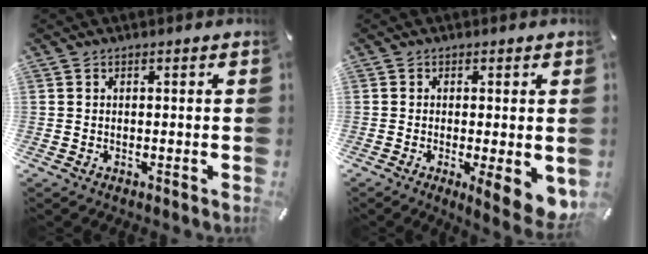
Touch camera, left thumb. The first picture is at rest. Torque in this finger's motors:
{"motor_torque": [0.66, 2.60, 1.24, 0.24, 0.27]}